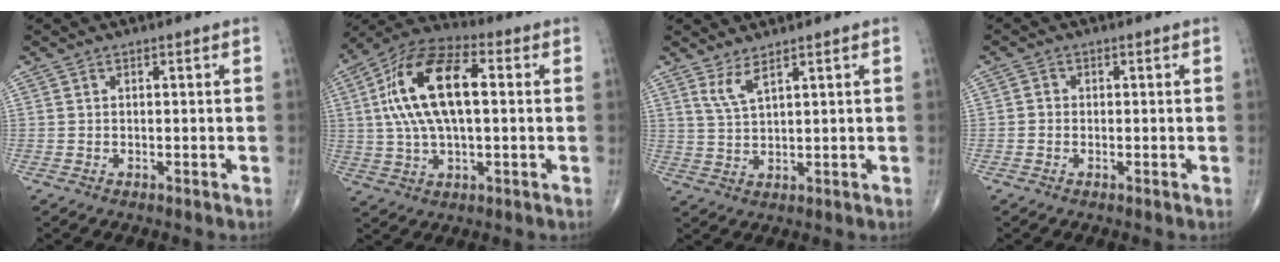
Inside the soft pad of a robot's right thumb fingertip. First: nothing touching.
{"total": 17.9, "force": [2.7, 8.4, 15.5], "torque": [-0.297, 0.027, 0.044]}
{"total": 3.7, "force": [2.5, 0.7, 2.7], "torque": [-0.060, -0.022, 0.058]}
{"total": 1.2, "force": [-0.2, 1.1, 0.4], "torque": [0.000, 0.004, -0.008]}